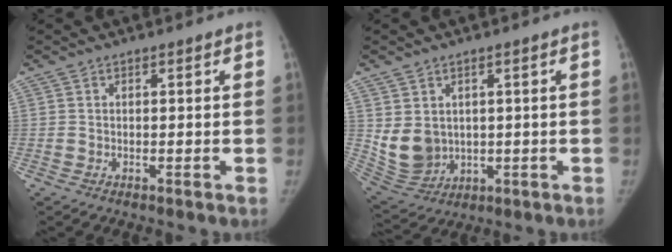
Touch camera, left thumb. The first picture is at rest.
{"total": 8.4, "force": [1.4, 6.9, 4.6], "torque": [-0.077, -0.017, 0.055]}